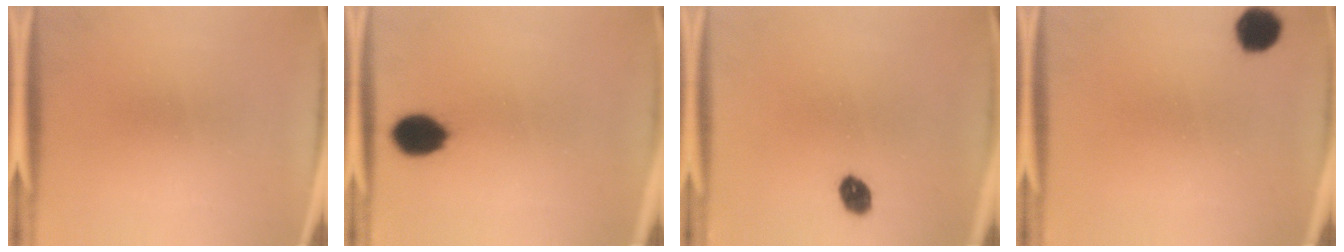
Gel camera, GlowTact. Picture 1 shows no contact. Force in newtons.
{"total": 8.9}
{"total": 4.0}
{"total": 5.7}